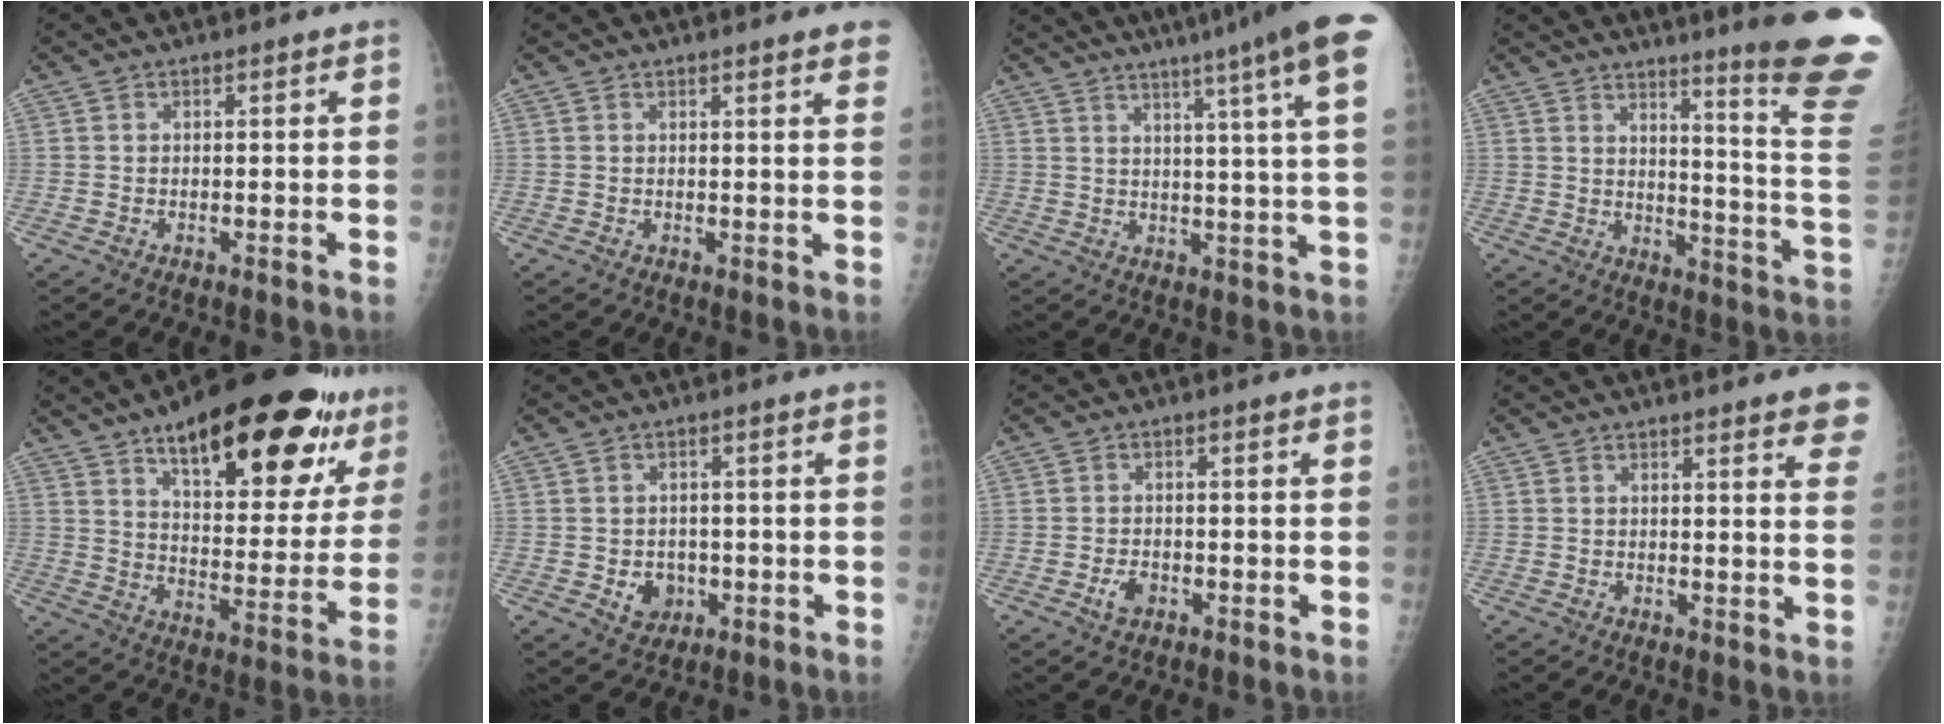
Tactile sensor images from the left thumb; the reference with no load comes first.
{"total": 4.5, "force": [3.6, 0.5, 2.5], "torque": [-0.020, -0.008, 0.030]}
{"total": 18.0, "force": [11.9, -0.1, 13.5], "torque": [-0.181, -0.037, 0.137]}
{"total": 20.7, "force": [15.6, -0.6, 13.5], "torque": [-0.153, -0.150, 0.194]}
{"total": 28.4, "force": [17.6, 9.8, 20.0], "torque": [-0.247, -0.058, 0.259]}
{"total": 4.4, "force": [-0.9, 3.7, 2.1], "torque": [-0.012, 0.004, -0.004]}
{"total": 2.5, "force": [-1.1, 1.6, 1.5], "torque": [-0.026, 0.003, -0.019]}
{"total": 8.5, "force": [6.5, 1.5, 5.2], "torque": [-0.040, -0.022, 0.064]}